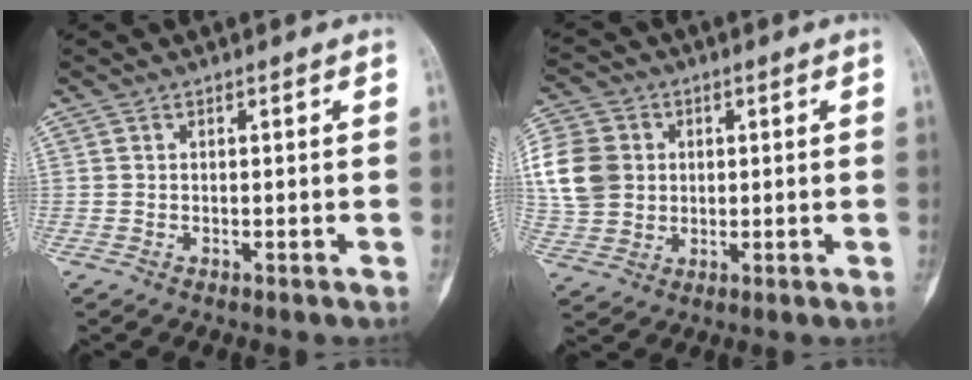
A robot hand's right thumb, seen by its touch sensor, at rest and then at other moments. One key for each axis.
{"total": 15.4, "fx": 2.3, "fy": 13.1, "fz": 7.7, "tx": -0.173, "ty": 0.017, "tz": 0.049}